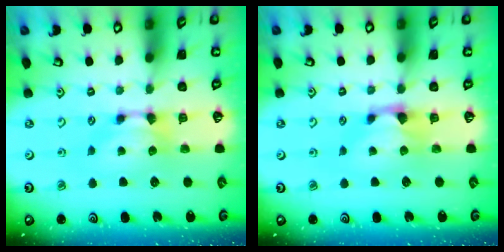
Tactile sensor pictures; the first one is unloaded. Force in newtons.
{"total": 0.9, "press": 0.4, "slide": 0.7}